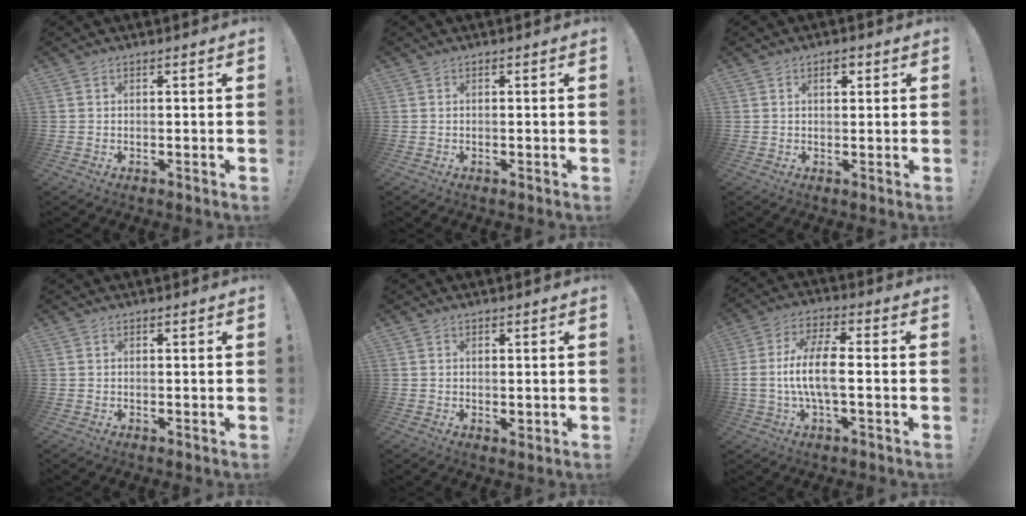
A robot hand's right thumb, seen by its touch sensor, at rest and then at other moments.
{"total": 0.0}
{"total": 2.6, "force": [1.2, 1.2, 2.0], "torque": [-0.019, -0.004, 0.015]}
{"total": 0.0}
{"total": 1.0, "force": [0.3, 0.7, 0.7], "torque": [-0.004, -0.003, 0.005]}
{"total": 11.9, "force": [-1.3, 4.1, 11.1], "torque": [-0.226, 0.006, -0.026]}